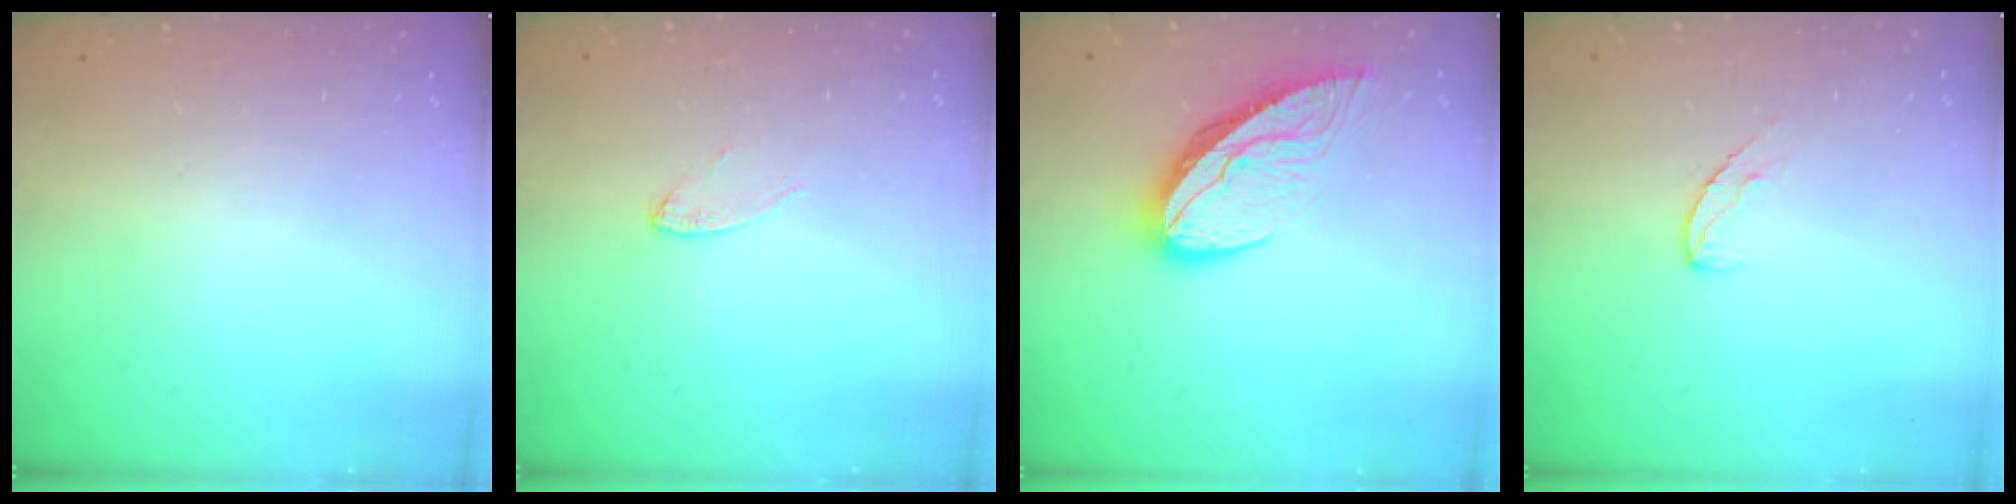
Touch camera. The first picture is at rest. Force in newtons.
{"total": 3.9, "press": 3.9, "slide": 0.3}
{"total": 10.9, "press": 10.8, "slide": 1.2}
{"total": 7.3, "press": 7.2, "slide": 0.6}